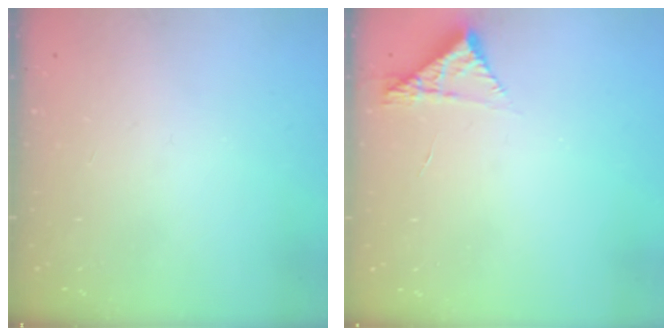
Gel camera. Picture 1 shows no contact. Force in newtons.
{"total": 4.3, "press": 4.3, "slide": 0.3}